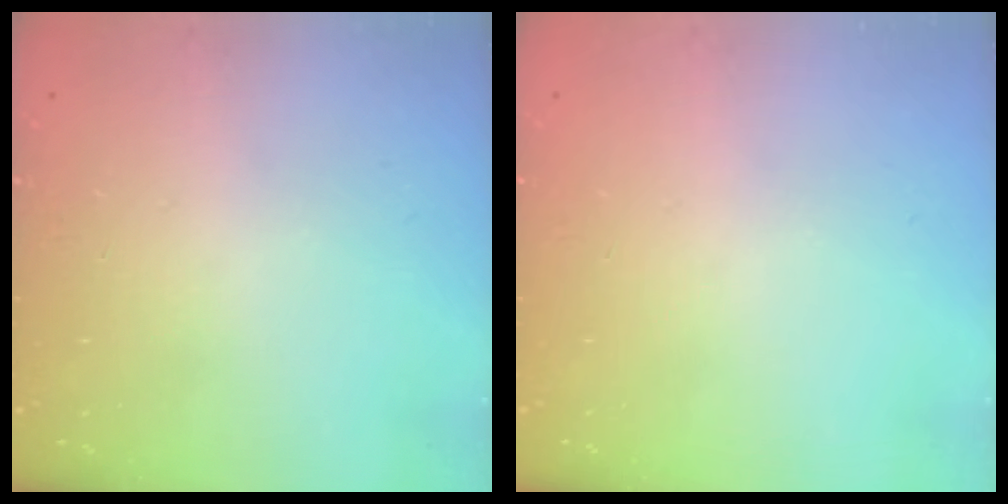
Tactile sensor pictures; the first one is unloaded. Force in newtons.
{"total": 0.0}